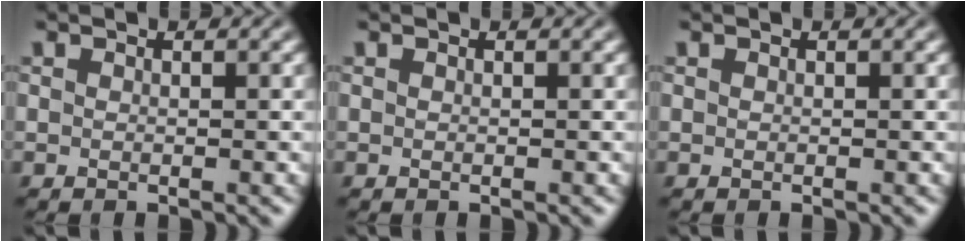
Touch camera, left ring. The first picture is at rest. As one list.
[{"total": 0.0}, {"total": 0.0}]